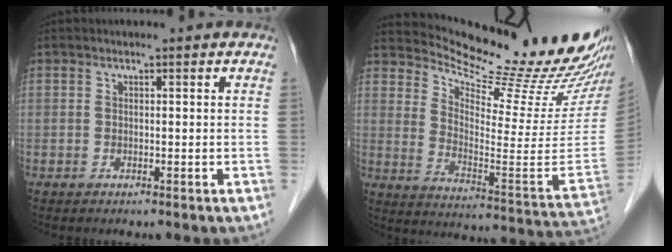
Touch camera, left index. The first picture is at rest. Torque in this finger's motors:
{"motor_torque": [-0.02, -0.26, 0.02, -0.01]}